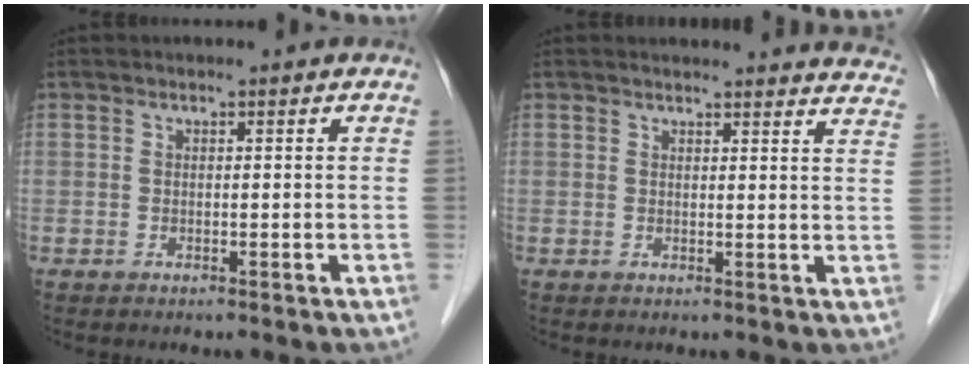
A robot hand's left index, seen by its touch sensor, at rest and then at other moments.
{"total": 15.3, "force": [15.0, 1.6, 2.6], "torque": [-0.009, -0.053, 0.141]}